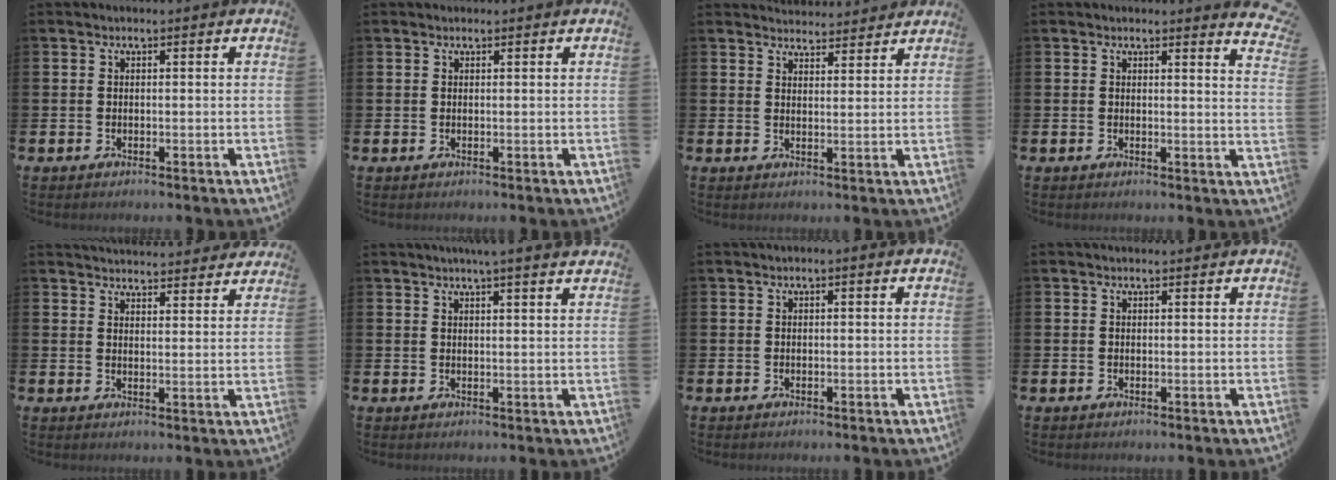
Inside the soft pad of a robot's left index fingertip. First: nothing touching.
{"total": 0.6, "force": [0.5, 0.3, 0.0], "torque": [0.009, -0.001, 0.007]}
{"total": 3.7, "force": [3.6, 0.6, -0.4], "torque": [-0.001, -0.021, 0.067]}
{"total": 2.3, "force": [2.3, 0.0, 0.3], "torque": [0.006, -0.020, 0.037]}
{"total": 4.5, "force": [4.5, 0.5, 0.0], "torque": [-0.001, -0.031, 0.080]}
{"total": 3.3, "force": [3.1, -0.7, 0.7], "torque": [-0.018, -0.015, 0.056]}
{"total": 0.0}
{"total": 0.7, "force": [0.7, 0.0, 0.0], "torque": [0.006, -0.003, 0.012]}